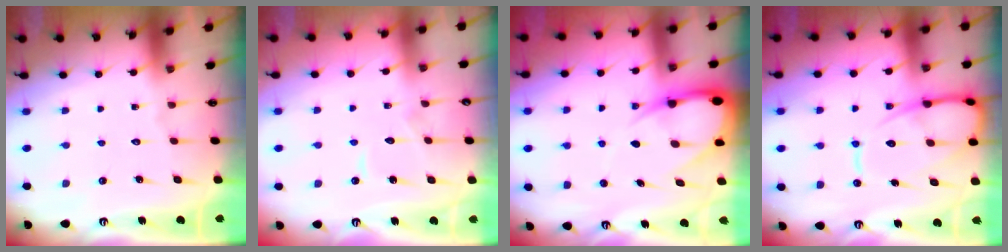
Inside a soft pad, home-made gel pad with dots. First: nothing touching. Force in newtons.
{"total": 4.0, "press": 4.0, "slide": 0.1}
{"total": 9.1, "press": 9.1, "slide": 0.9}
{"total": 12.9, "press": 12.8, "slide": 1.3}